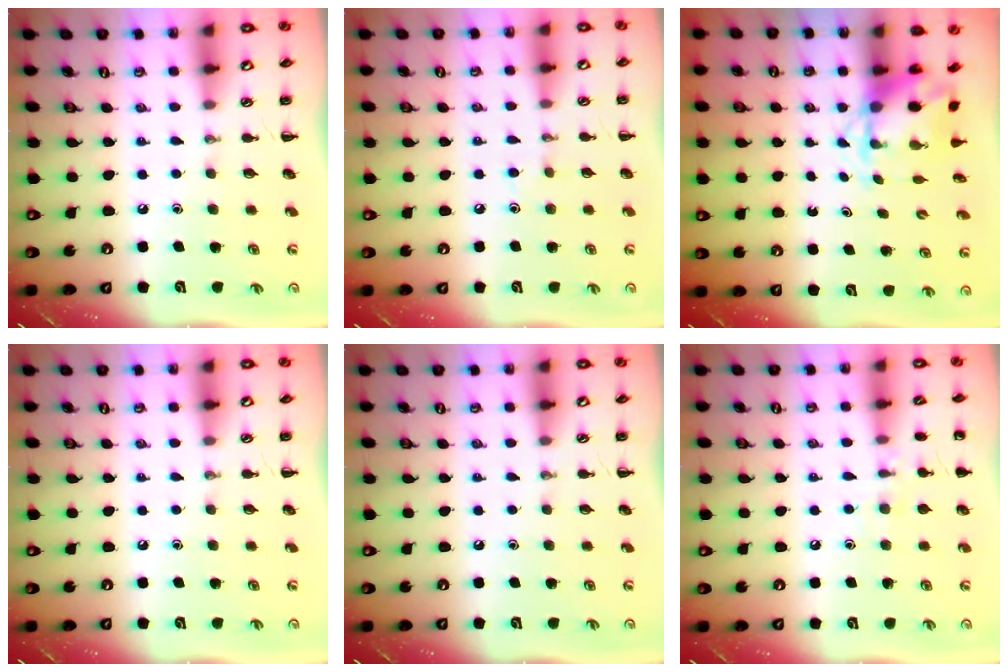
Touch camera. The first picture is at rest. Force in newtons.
{"total": 2.7, "press": 2.5, "slide": 0.9}
{"total": 4.8, "press": 4.8, "slide": 0.4}
{"total": 0.0}
{"total": 0.0}
{"total": 7.7, "press": 7.5, "slide": 2.0}